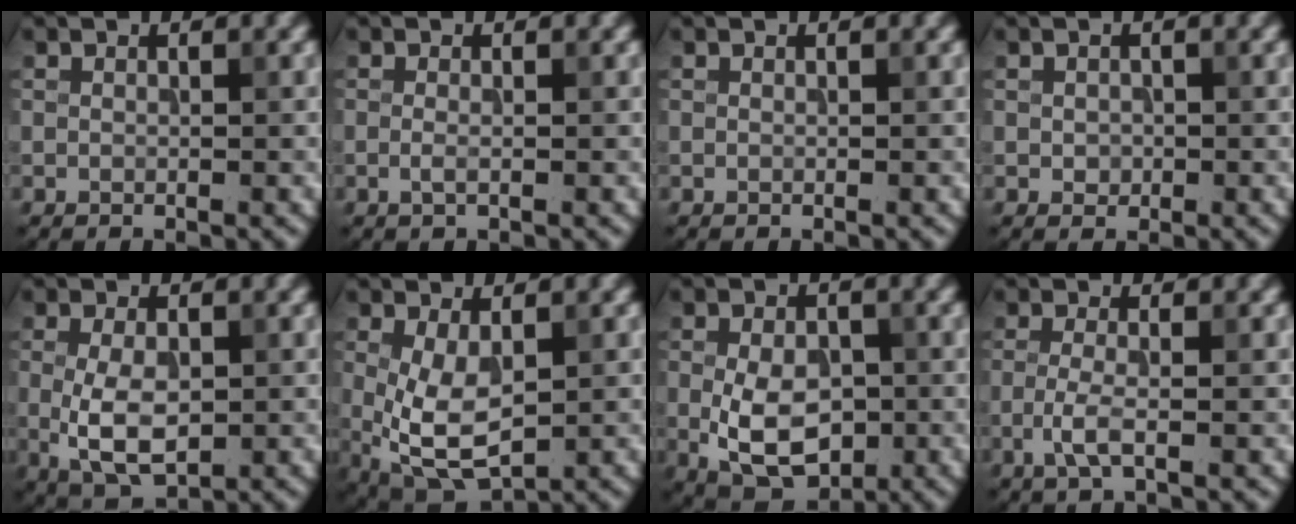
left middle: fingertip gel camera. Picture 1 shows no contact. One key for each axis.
{"total": 0.9, "fx": -0.2, "fy": 0.2, "fz": 0.8, "tx": -0.018, "ty": -0.003, "tz": -0.005}
{"total": 0.0}
{"total": 0.9, "fx": -0.1, "fy": 0.7, "fz": 0.4, "tx": -0.007, "ty": -0.004, "tz": -0.002}
{"total": 5.3, "fx": -0.5, "fy": 2.9, "fz": 4.4, "tx": -0.092, "ty": -0.008, "tz": -0.005}
{"total": 6.3, "fx": -0.3, "fy": 3.3, "fz": 5.4, "tx": -0.127, "ty": -0.014, "tz": 0.006}
{"total": 7.1, "fx": -1.0, "fy": 4.5, "fz": 5.3, "tx": -0.100, "ty": -0.010, "tz": -0.017}
{"total": 2.2, "fx": -0.8, "fy": 0.5, "fz": 2.0, "tx": -0.045, "ty": 0.002, "tz": -0.024}